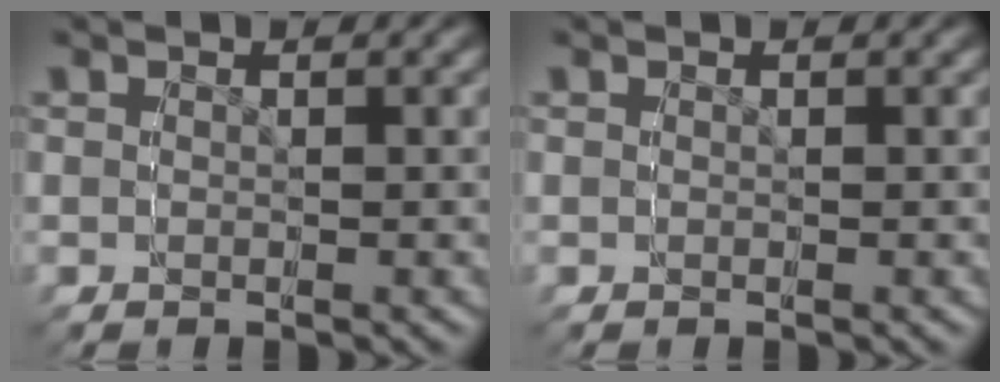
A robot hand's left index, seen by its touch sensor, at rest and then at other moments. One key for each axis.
{"total": 0.0}